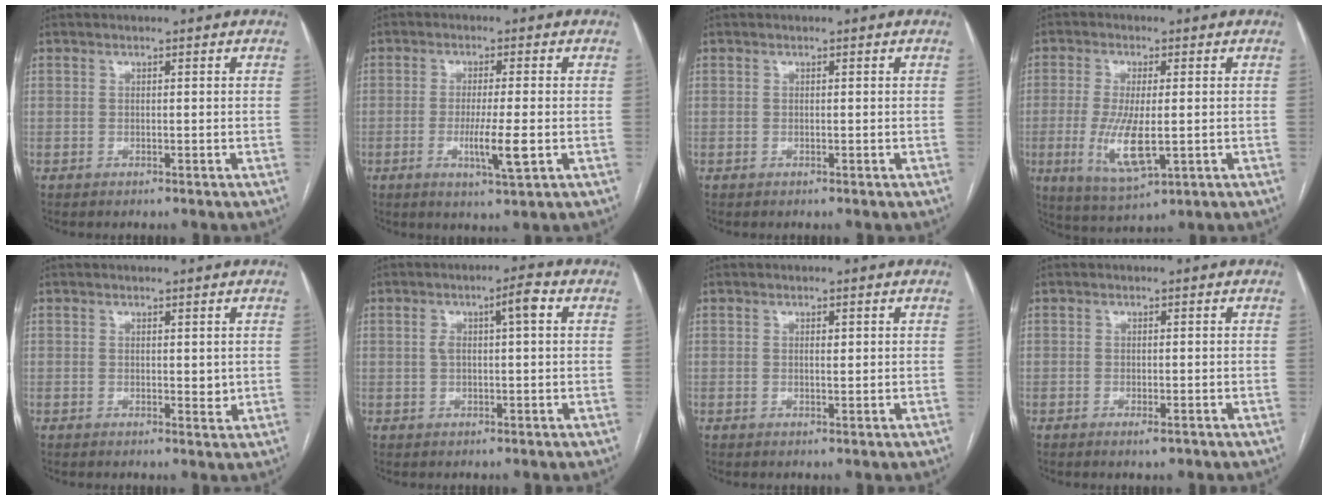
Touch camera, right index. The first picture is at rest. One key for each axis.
{"total": 6.1, "fx": -1.5, "fy": 0.0, "fz": 5.9, "tx": -0.110, "ty": -0.016, "tz": -0.025}
{"total": 0.0}
{"total": 8.6, "fx": -1.4, "fy": 2.4, "fz": 8.2, "tx": -0.172, "ty": -0.023, "tz": -0.019}
{"total": 1.6, "fx": 0.2, "fy": 0.8, "fz": 1.4, "tx": -0.017, "ty": -0.005, "tz": 0.006}
{"total": 4.8, "fx": 1.2, "fy": 1.0, "fz": 4.5, "tx": -0.084, "ty": 0.022, "tz": 0.022}
{"total": 0.9, "fx": 0.2, "fy": 0.3, "fz": 0.8, "tx": -0.014, "ty": 0.001, "tz": 0.003}
{"total": 1.5, "fx": -1.1, "fy": 0.4, "fz": 1.0, "tx": -0.014, "ty": -0.001, "tz": -0.013}